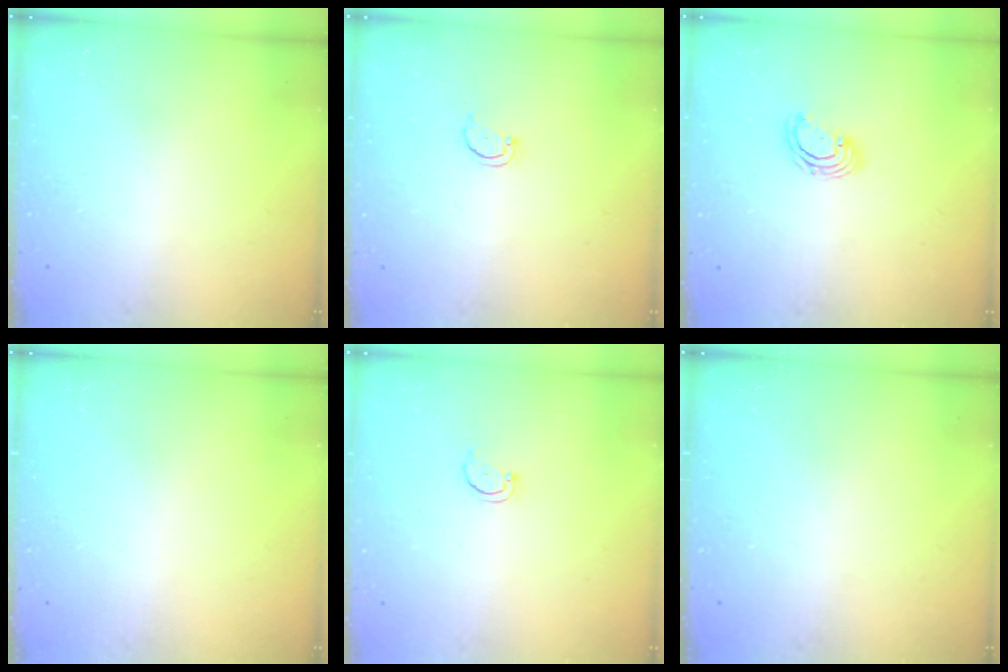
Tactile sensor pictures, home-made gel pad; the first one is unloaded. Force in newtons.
{"total": 2.5, "press": 2.4, "slide": 0.5}
{"total": 3.1, "press": 3.1, "slide": 0.1}
{"total": 0.0}
{"total": 2.5, "press": 2.4, "slide": 0.5}
{"total": 0.0}